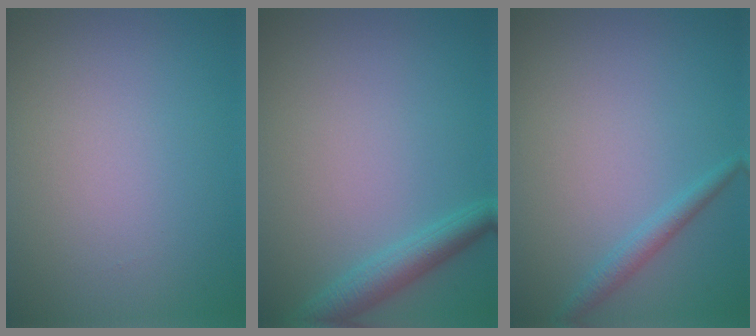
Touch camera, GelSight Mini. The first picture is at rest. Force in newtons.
{"total": 2.7, "press": 2.7, "slide": 0.1}
{"total": 1.5, "press": 1.5, "slide": 0.0}